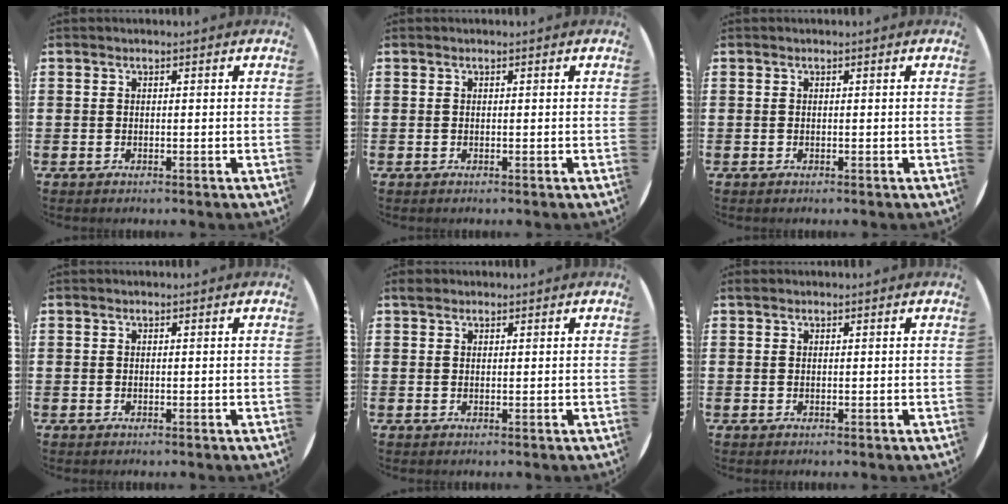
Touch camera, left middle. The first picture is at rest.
{"total": 0.0}
{"total": 0.0}
{"total": 0.0}
{"total": 1.0, "force": [0.8, 0.4, 0.2], "torque": [0.002, 0.001, 0.014]}
{"total": 0.0}